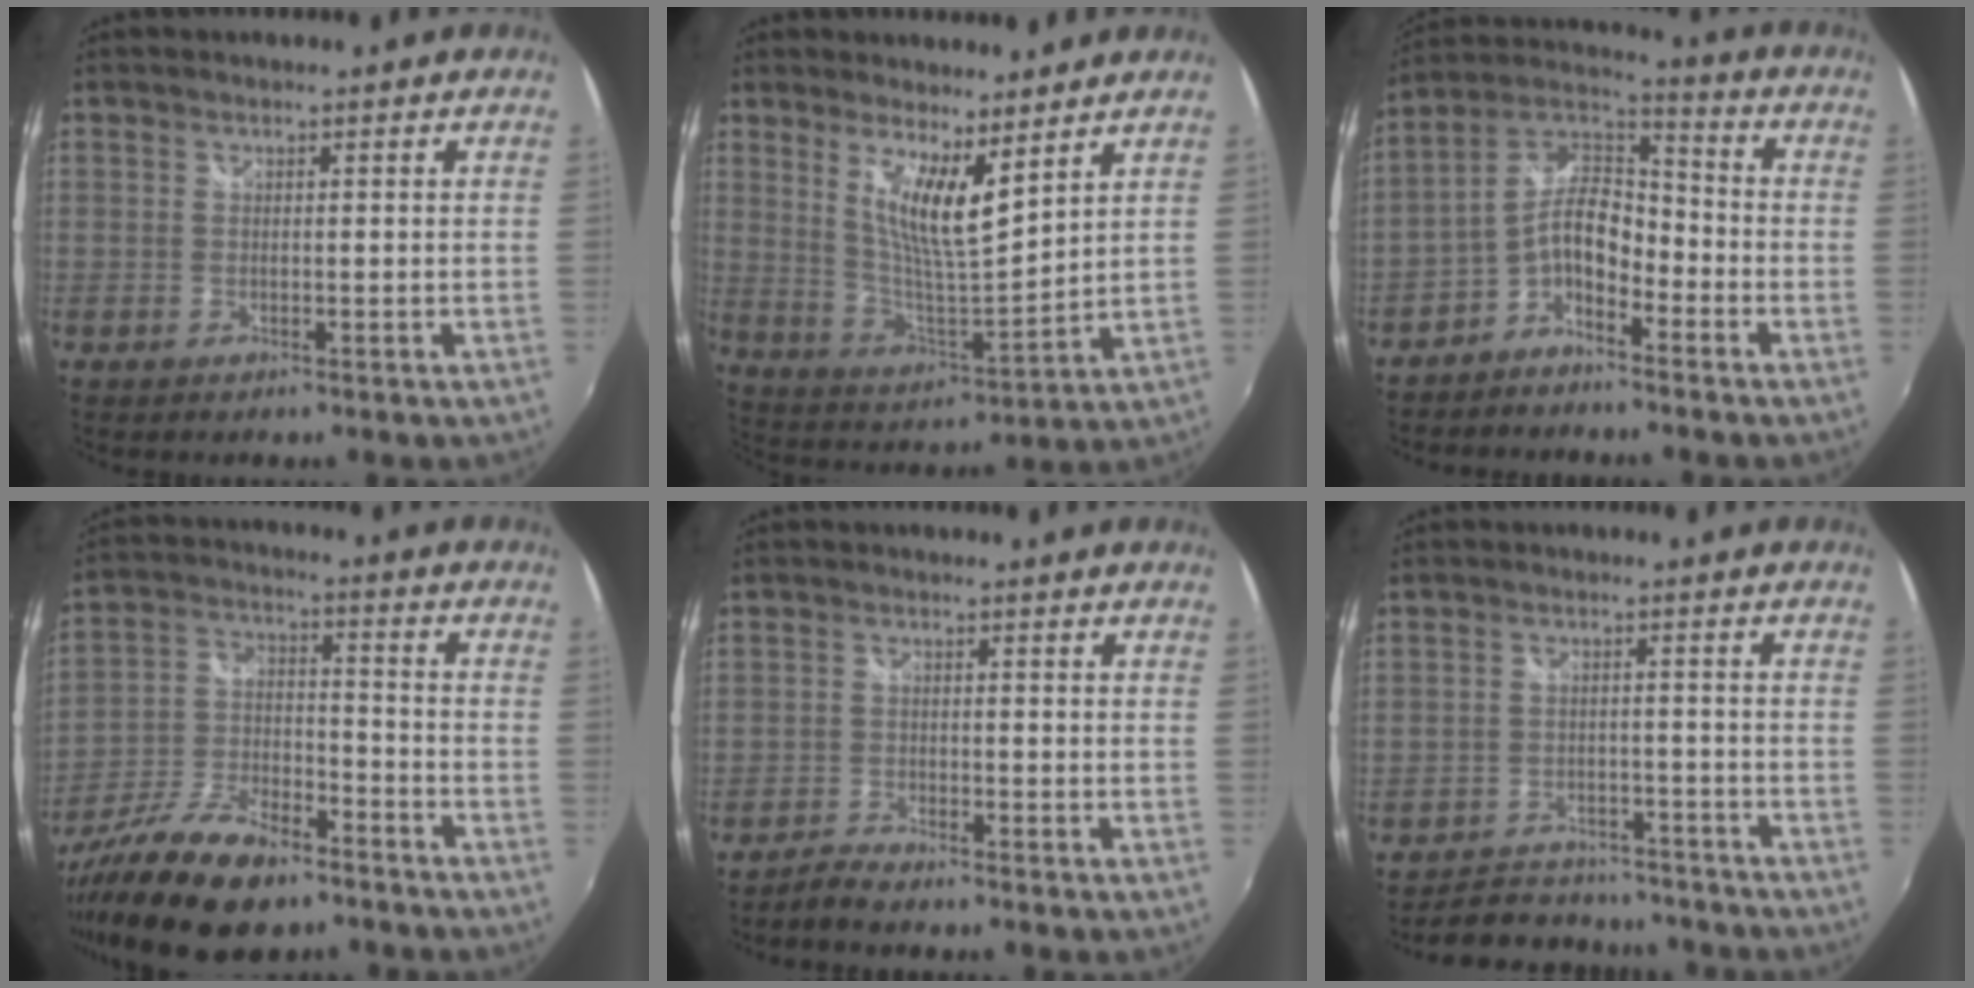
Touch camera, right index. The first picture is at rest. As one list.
[{"total": 10.9, "force": [6.5, 1.9, 8.6], "torque": [-0.150, -0.014, 0.122]}, {"total": 9.0, "force": [-4.5, 4.3, 6.5], "torque": [-0.142, 0.020, -0.088]}, {"total": 17.3, "force": [-12.1, 6.8, 10.2], "torque": [-0.216, -0.025, -0.218]}, {"total": 2.8, "force": [-2.7, 0.3, 0.6], "torque": [-0.026, -0.005, -0.055]}, {"total": 12.3, "force": [-10.8, 5.1, 3.0], "torque": [-0.078, 0.021, -0.139]}]